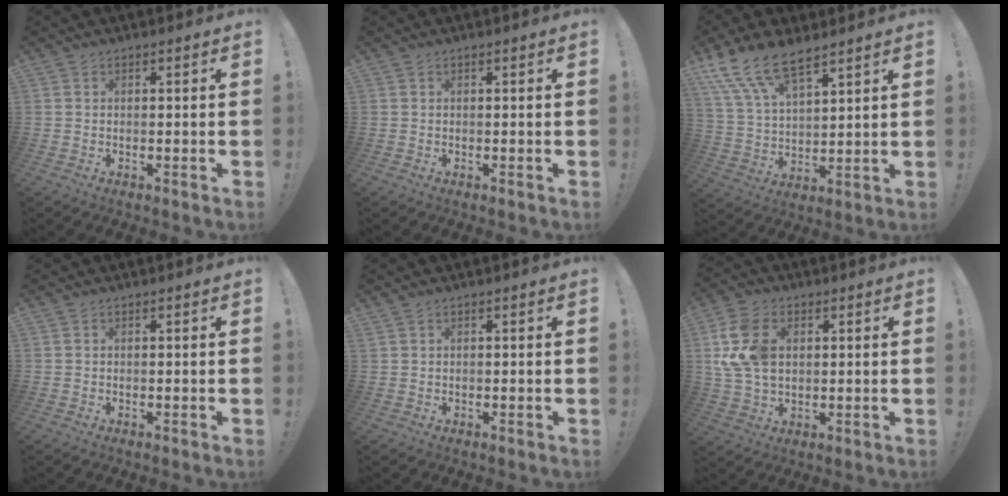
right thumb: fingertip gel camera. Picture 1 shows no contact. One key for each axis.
{"total": 0.0}
{"total": 13.1, "fx": 10.0, "fy": 4.8, "fz": 7.0, "tx": -0.148, "ty": -0.051, "tz": 0.190}
{"total": 0.0}
{"total": 0.6, "fx": 0.5, "fy": 0.2, "fz": 0.3, "tx": -0.010, "ty": 0.001, "tz": 0.011}
{"total": 13.8, "fx": 3.0, "fy": 9.6, "fz": 9.5, "tx": -0.186, "ty": -0.002, "tz": 0.059}